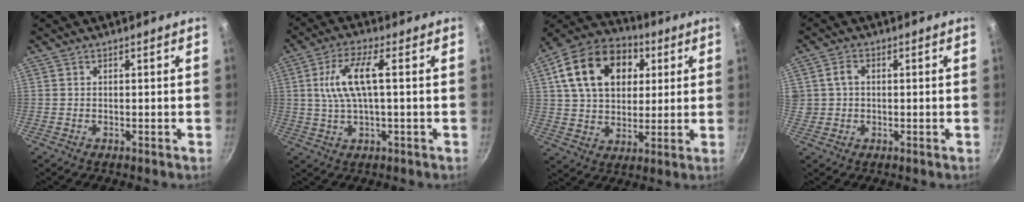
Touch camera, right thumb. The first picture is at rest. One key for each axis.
{"total": 9.2, "fx": 1.1, "fy": 2.8, "fz": 8.7, "tx": -0.182, "ty": 0.013, "tz": 0.023}
{"total": 21.2, "fx": 6.5, "fy": 14.7, "fz": 13.8, "tx": -0.219, "ty": 0.008, "tz": 0.103}
{"total": 2.7, "fx": 0.0, "fy": 2.3, "fz": 1.4, "tx": -0.015, "ty": 0.012, "tz": 0.001}